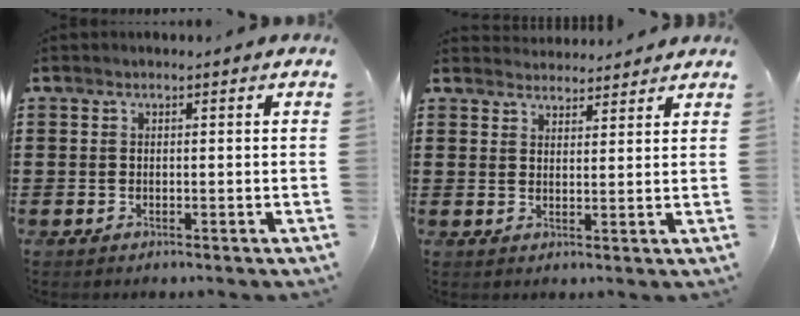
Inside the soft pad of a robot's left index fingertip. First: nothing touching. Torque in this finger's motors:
{"motor_torque": [-0.06, -0.09, 0.19, 0.01]}